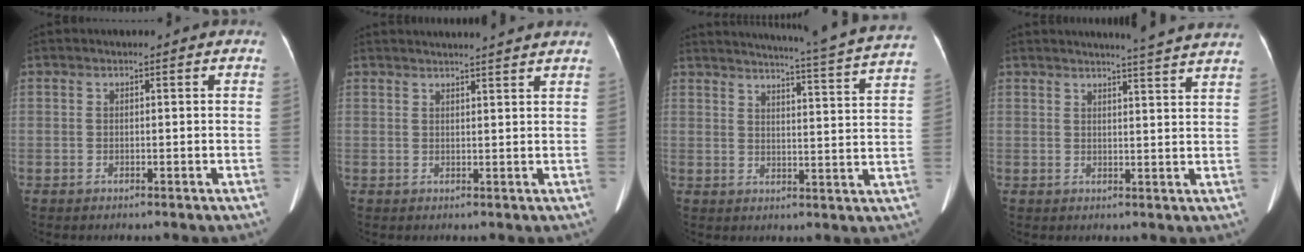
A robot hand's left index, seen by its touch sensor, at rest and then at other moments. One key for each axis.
{"total": 9.0, "fx": 8.4, "fy": -0.6, "fz": 3.2, "tx": -0.040, "ty": 0.021, "tz": 0.093}
{"total": 22.5, "fx": 20.9, "fy": -1.6, "fz": 8.2, "tx": -0.131, "ty": -0.070, "tz": 0.248}
{"total": 10.3, "fx": 9.7, "fy": -1.1, "fz": 3.3, "tx": -0.046, "ty": -0.023, "tz": 0.099}